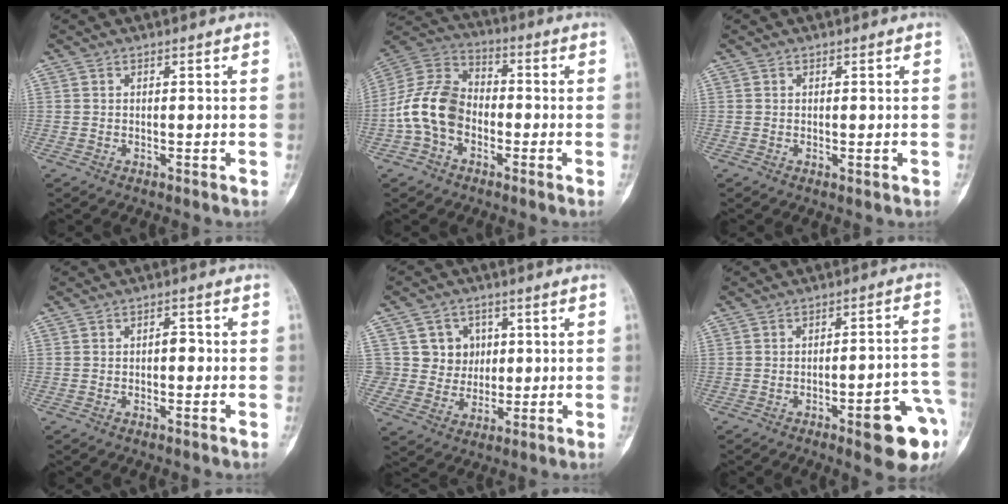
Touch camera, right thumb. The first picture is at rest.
{"total": 12.7, "force": [-3.1, 9.0, 8.3], "torque": [-0.157, 0.039, -0.072]}
{"total": 0.8, "force": [-0.1, 0.3, 0.7], "torque": [-0.015, -0.004, 0.000]}
{"total": 2.4, "force": [-0.1, 1.2, 2.0], "torque": [-0.020, 0.008, -0.006]}
{"total": 8.1, "force": [2.1, 7.8, 1.3], "torque": [0.025, 0.002, 0.036]}
{"total": 13.5, "force": [-5.9, 3.2, 11.7], "torque": [-0.114, 0.035, -0.065]}